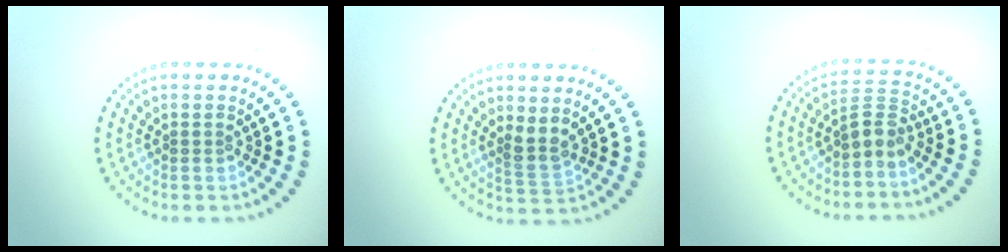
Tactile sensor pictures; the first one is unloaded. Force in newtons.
{"total": 2.1, "press": 1.7, "slide": 1.3}
{"total": 2.2, "press": 1.7, "slide": 1.4}